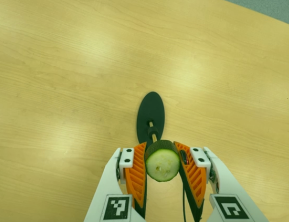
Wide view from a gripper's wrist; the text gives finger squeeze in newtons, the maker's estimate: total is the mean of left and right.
{"total": 11.5, "left": 10.6, "right": 12.3}